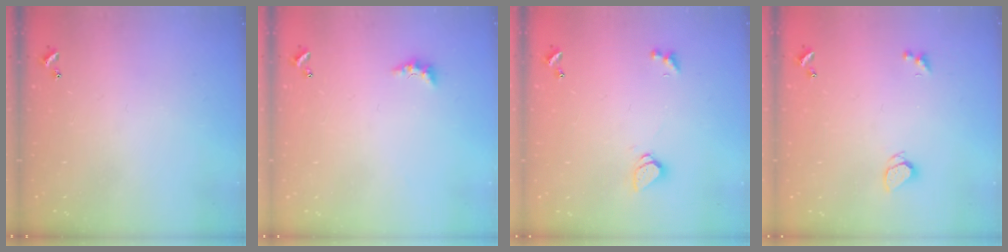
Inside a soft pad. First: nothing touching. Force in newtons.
{"total": 2.3, "press": 2.2, "slide": 0.7}
{"total": 1.6, "press": 1.6, "slide": 0.5}
{"total": 1.9, "press": 1.8, "slide": 0.4}